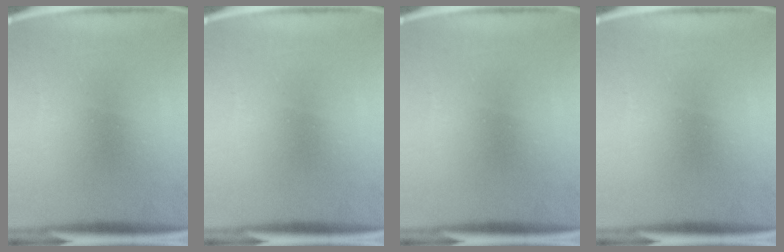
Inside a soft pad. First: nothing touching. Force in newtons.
{"total": 0.0}
{"total": 0.0}
{"total": 0.0}